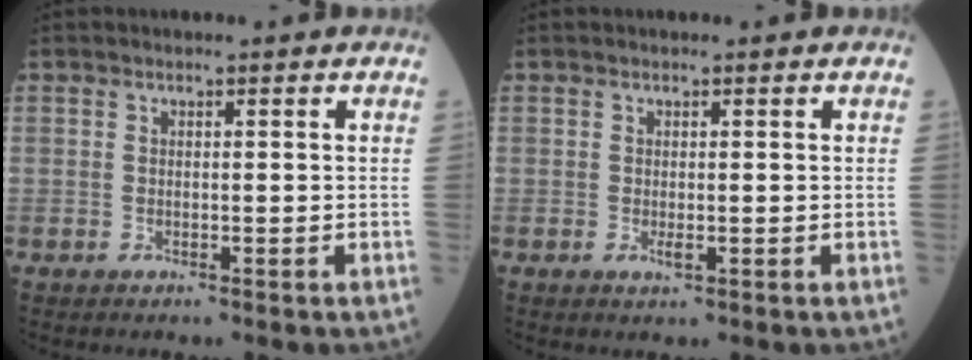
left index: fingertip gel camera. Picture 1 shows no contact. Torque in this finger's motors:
{"motor_torque": [0.25, 0.06, 0.10, 0.02]}